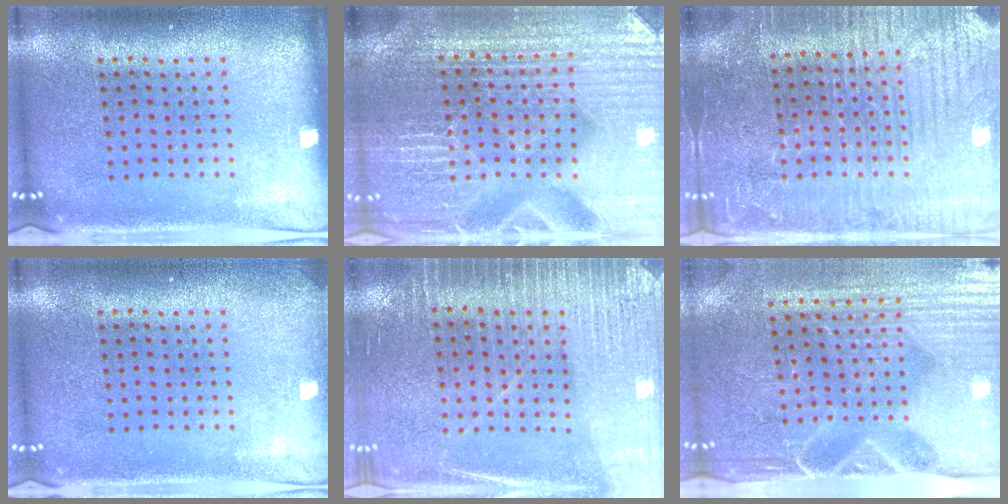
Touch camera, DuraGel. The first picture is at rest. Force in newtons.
{"total": 5.2, "press": 4.8, "slide": 1.8}
{"total": 4.2, "press": 3.9, "slide": 1.4}
{"total": 1.0, "press": 1.0, "slide": 0.1}
{"total": 3.0, "press": 2.9, "slide": 0.7}
{"total": 4.6, "press": 4.1, "slide": 2.1}